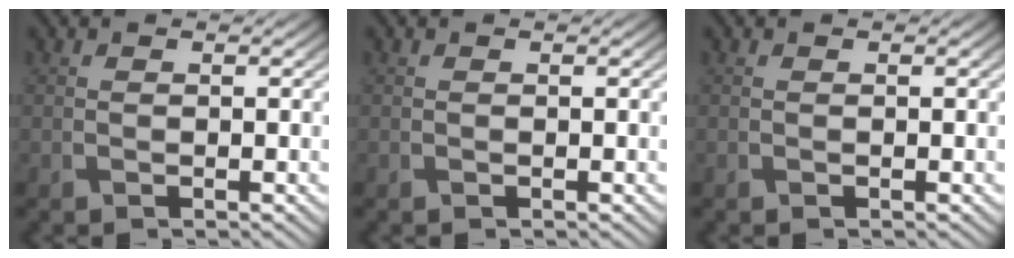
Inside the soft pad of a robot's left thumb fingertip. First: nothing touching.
{"total": 0.0}
{"total": 0.0}